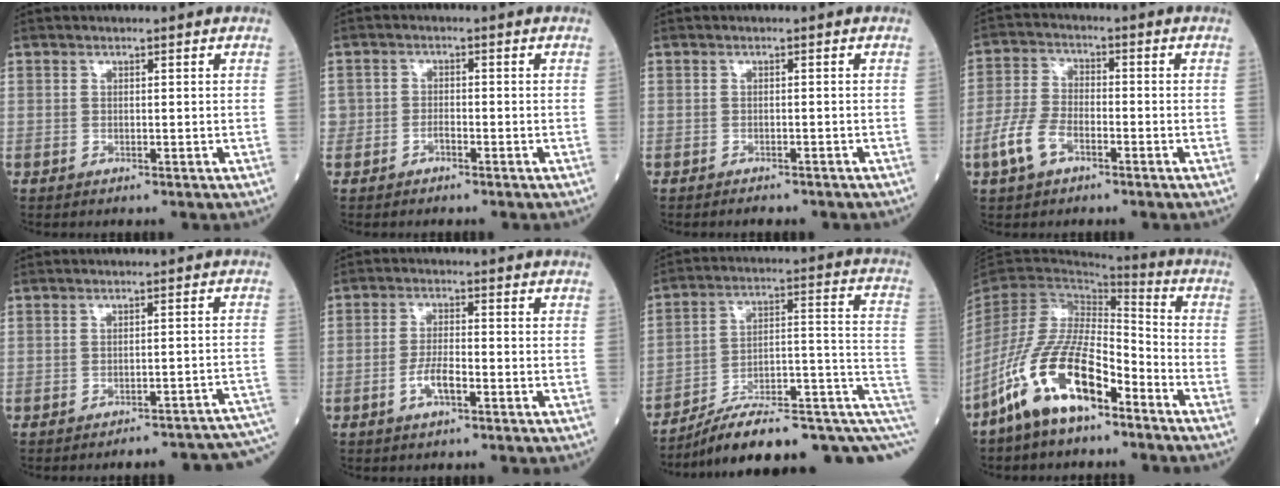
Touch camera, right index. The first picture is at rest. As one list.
[{"total": 1.8, "force": [-1.1, 1.3, 0.6], "torque": [-0.007, 0.007, -0.020]}, {"total": 2.7, "force": [-2.4, 0.8, 0.9], "torque": [-0.014, -0.004, -0.026]}, {"total": 6.7, "force": [-3.3, 3.6, 4.6], "torque": [-0.110, 0.007, -0.068]}, {"total": 14.5, "force": [-13.7, 1.1, 4.7], "torque": [0.005, 0.011, -0.151]}, {"total": 3.9, "force": [-1.8, 1.1, 3.2], "torque": [-0.056, 0.004, -0.036]}, {"total": 20.8, "force": [-11.6, 5.1, 16.4], "torque": [-0.172, 0.066, -0.170]}, {"total": 14.0, "force": [-8.9, 4.4, 9.8], "torque": [-0.207, -0.002, -0.172]}]